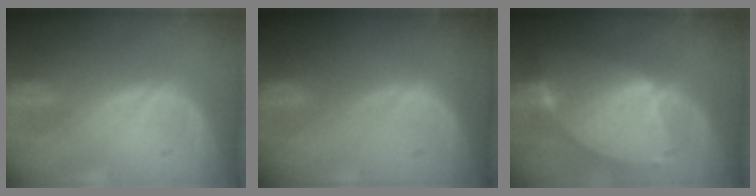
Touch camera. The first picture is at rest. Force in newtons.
{"total": 0.0}
{"total": 9.3, "press": 8.0, "slide": 4.7}